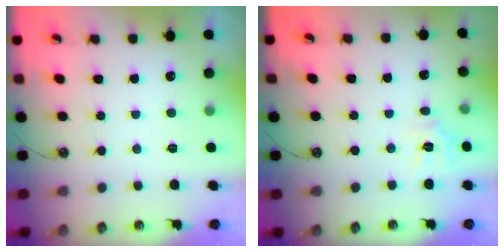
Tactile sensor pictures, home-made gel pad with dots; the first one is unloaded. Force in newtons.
{"total": 8.1, "press": 8.1, "slide": 0.8}